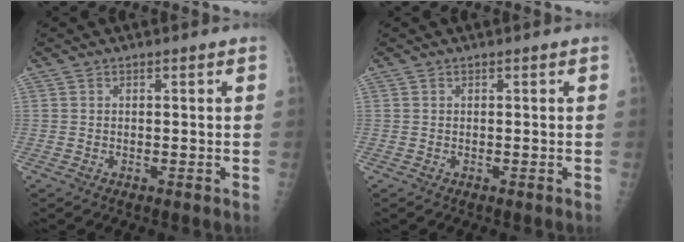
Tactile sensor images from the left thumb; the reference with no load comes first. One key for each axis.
{"total": 0.0}